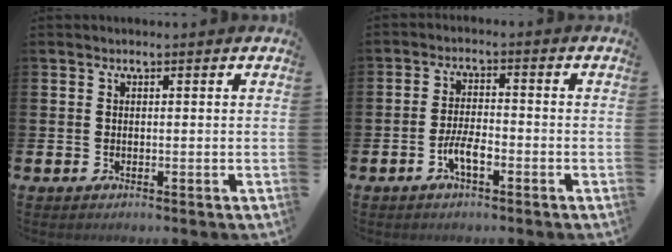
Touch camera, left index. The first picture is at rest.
{"total": 3.6, "force": [-1.6, 1.2, 3.0], "torque": [-0.061, 0.005, -0.029]}